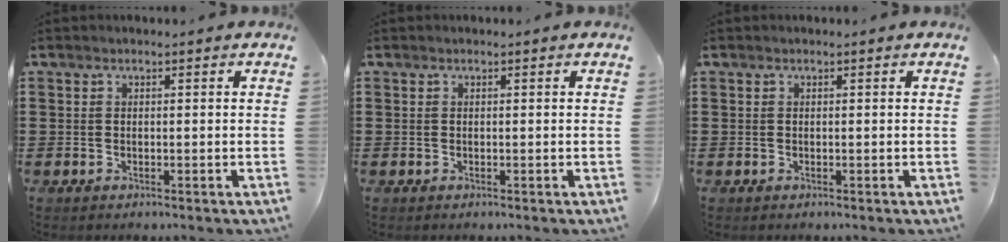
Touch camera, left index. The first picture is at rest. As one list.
[{"total": 0.0}, {"total": 0.0}]